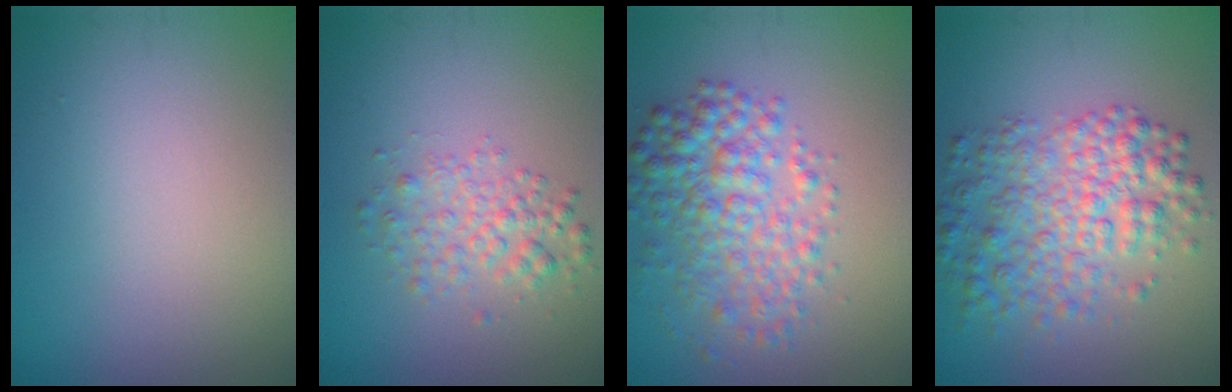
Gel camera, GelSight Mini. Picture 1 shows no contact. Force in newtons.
{"total": 2.6, "press": 2.6, "slide": 0.1}
{"total": 5.1, "press": 5.1, "slide": 0.1}
{"total": 5.9, "press": 5.9, "slide": 0.1}